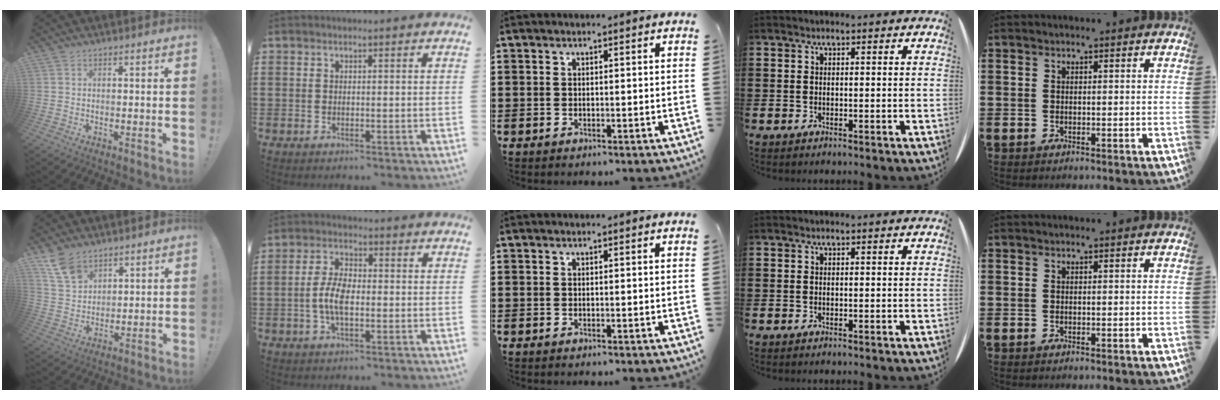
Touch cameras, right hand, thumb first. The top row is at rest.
{"thumb": {"total": 9.1, "force": [6.6, 5.0, 3.8], "torque": [-0.078, -0.033, 0.133]}, "index": {"total": 5.8, "force": [-1.0, 2.7, 5.1], "torque": [-0.119, -0.003, -0.024]}}